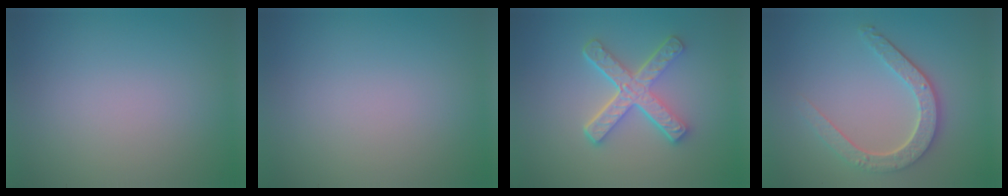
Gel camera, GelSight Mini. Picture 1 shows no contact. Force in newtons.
{"total": 0.0}
{"total": 5.2, "press": 3.9, "slide": 3.5}
{"total": 4.5, "press": 3.6, "slide": 2.7}